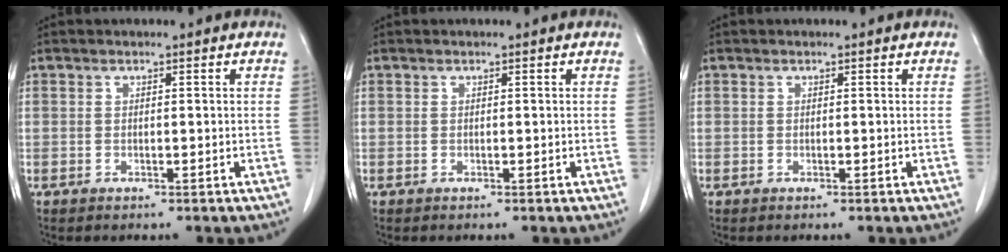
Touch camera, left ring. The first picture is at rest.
{"total": 0.0}
{"total": 0.0}